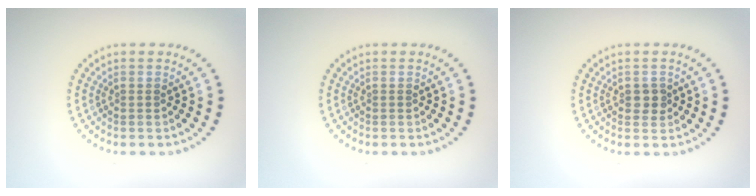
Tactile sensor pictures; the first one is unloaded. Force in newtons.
{"total": 0.0}
{"total": 1.4, "press": 1.4, "slide": 0.2}